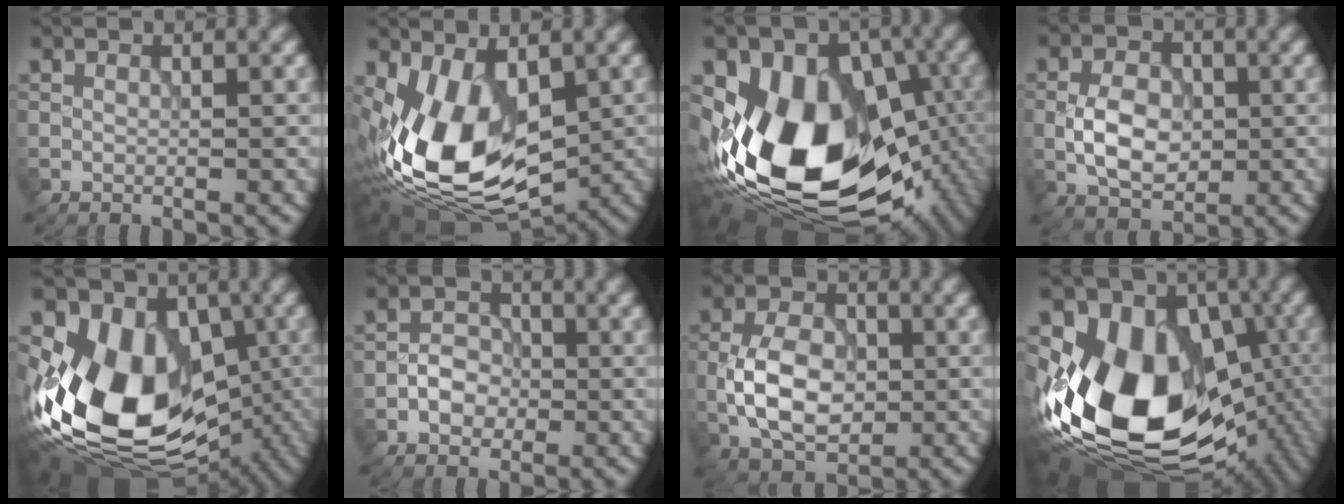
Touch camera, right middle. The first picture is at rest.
{"total": 12.3, "force": [-1.2, 7.3, 9.8], "torque": [-0.190, -0.019, -0.019]}
{"total": 19.4, "force": [-4.0, 12.8, 14.0], "torque": [-0.234, -0.027, -0.052]}
{"total": 4.7, "force": [-0.6, 3.1, 3.5], "torque": [-0.064, 0.001, -0.013]}
{"total": 17.9, "force": [-1.3, 13.1, 12.1], "torque": [-0.195, 0.003, -0.014]}
{"total": 2.4, "force": [-0.8, 1.9, 1.2], "torque": [-0.015, 0.005, -0.018]}
{"total": 6.1, "force": [-0.9, 3.9, 4.6], "torque": [-0.093, 0.002, -0.021]}
{"total": 19.9, "force": [-2.2, 14.3, 13.7], "torque": [-0.221, -0.015, -0.015]}